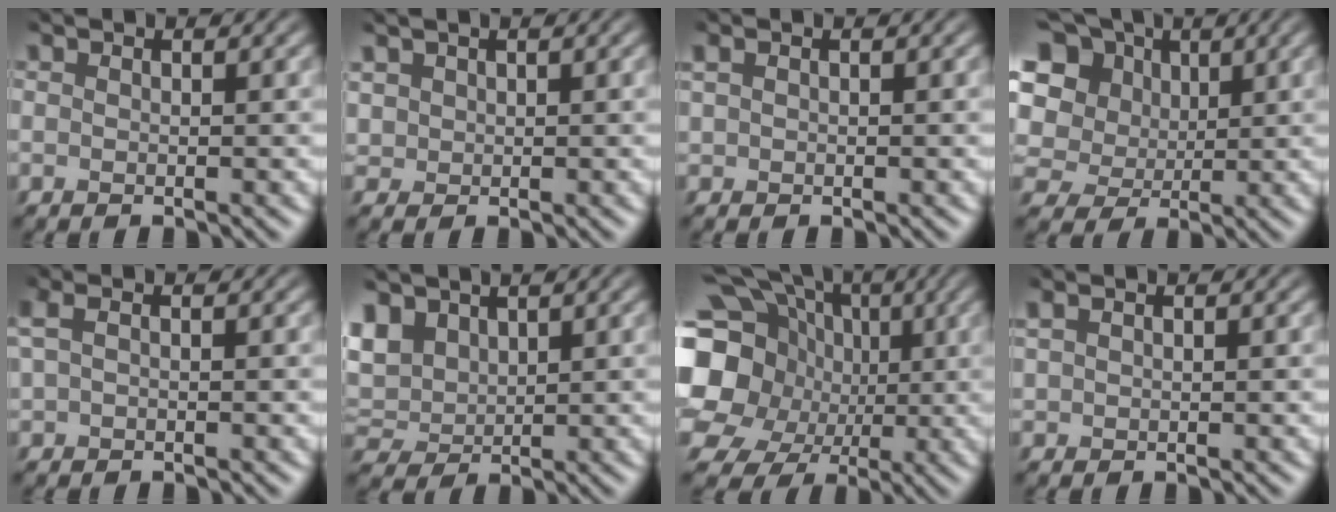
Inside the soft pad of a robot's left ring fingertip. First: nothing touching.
{"total": 0.8, "force": [0.7, 0.4, -0.1], "torque": [-0.006, 0.005, 0.025]}
{"total": 0.0}
{"total": 13.5, "force": [5.7, 10.4, 6.3], "torque": [-0.154, 0.044, 0.107]}
{"total": 1.3, "force": [0.2, 0.5, 1.2], "torque": [-0.027, 0.003, 0.012]}
{"total": 3.4, "force": [2.0, 2.3, 1.5], "torque": [-0.055, 0.007, 0.043]}
{"total": 16.5, "force": [0.4, 14.6, 7.7], "torque": [-0.195, 0.021, -0.006]}
{"total": 0.6, "force": [0.5, 0.2, 0.4], "torque": [-0.010, 0.005, 0.012]}